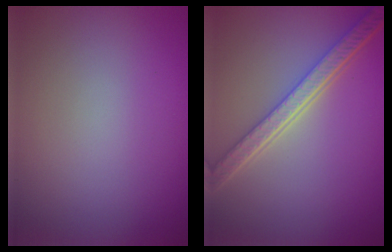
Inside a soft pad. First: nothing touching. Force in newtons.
{"total": 5.6, "press": 4.2, "slide": 3.6}